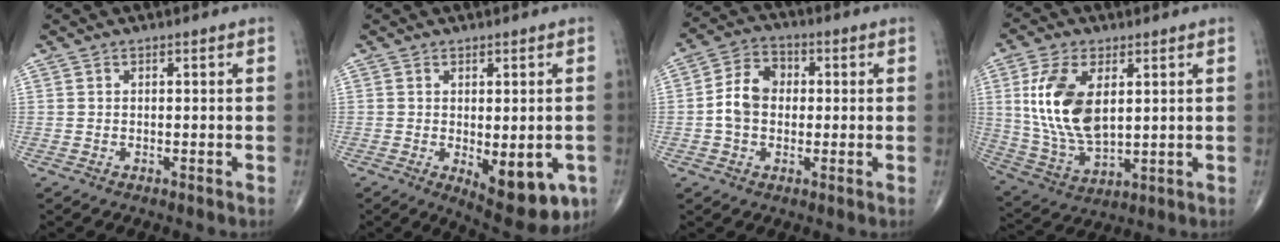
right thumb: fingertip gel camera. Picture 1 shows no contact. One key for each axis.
{"total": 11.5, "fx": -3.7, "fy": 4.9, "fz": 9.7, "tx": -0.111, "ty": -0.012, "tz": -0.038}
{"total": 8.2, "fx": -0.2, "fy": 6.2, "fz": 5.3, "tx": -0.086, "ty": 0.022, "tz": -0.014}
{"total": 15.1, "fx": 3.4, "fy": 8.1, "fz": 12.3, "tx": -0.239, "ty": -0.016, "tz": 0.075}